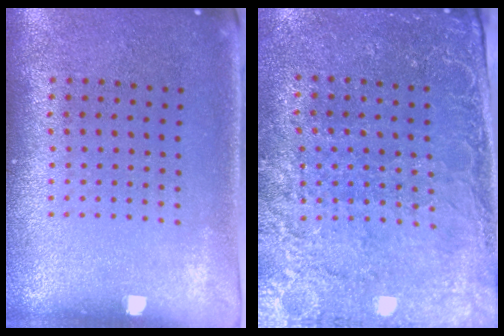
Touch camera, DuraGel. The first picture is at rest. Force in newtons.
{"total": 3.0, "press": 2.8, "slide": 1.1}